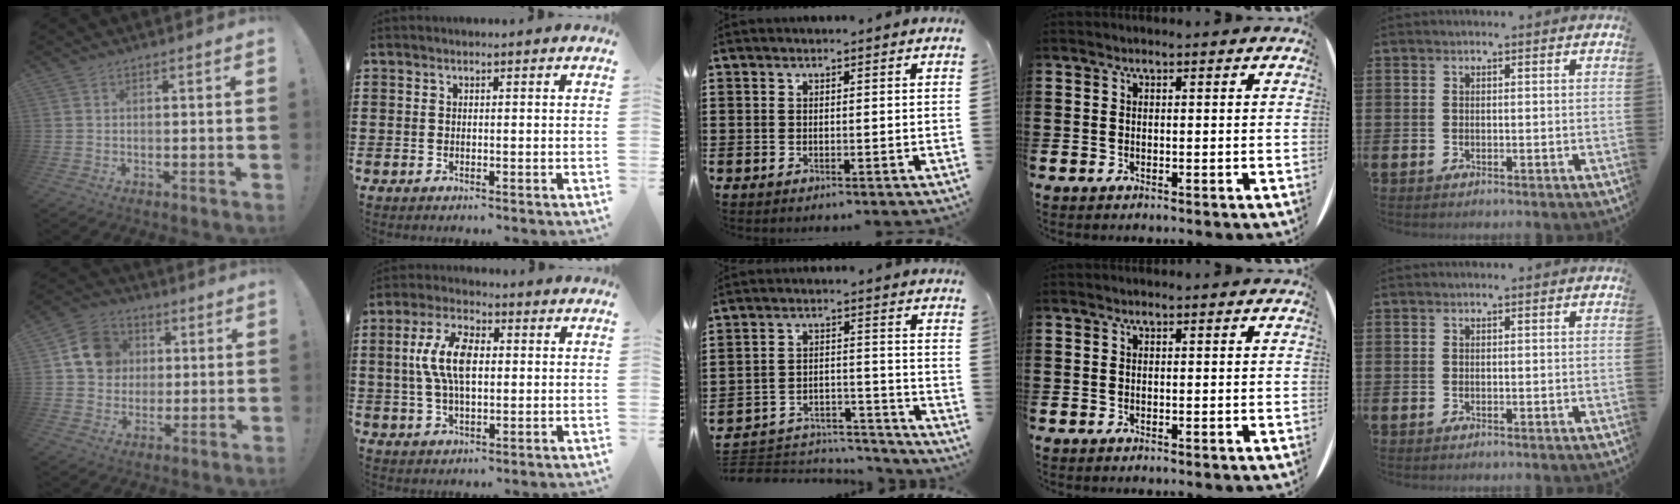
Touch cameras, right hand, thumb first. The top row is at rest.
{"thumb": {"total": 12.3, "force": [2.9, 11.0, 4.7], "torque": [-0.058, 0.003, 0.062]}, "index": {"total": 8.6, "force": [0.9, 4.0, 7.6], "torque": [-0.168, 0.008, 0.009]}, "middle": {"total": 4.8, "force": [-4.6, 1.0, 0.7], "torque": [-0.015, 0.009, -0.096]}}